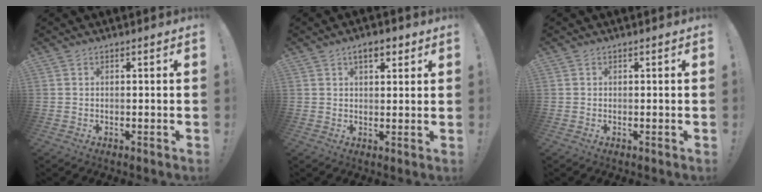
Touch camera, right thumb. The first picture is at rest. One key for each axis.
{"total": 4.9, "fx": 2.6, "fy": 2.4, "fz": 3.5, "tx": -0.048, "ty": -0.003, "tz": 0.043}
{"total": 0.0}